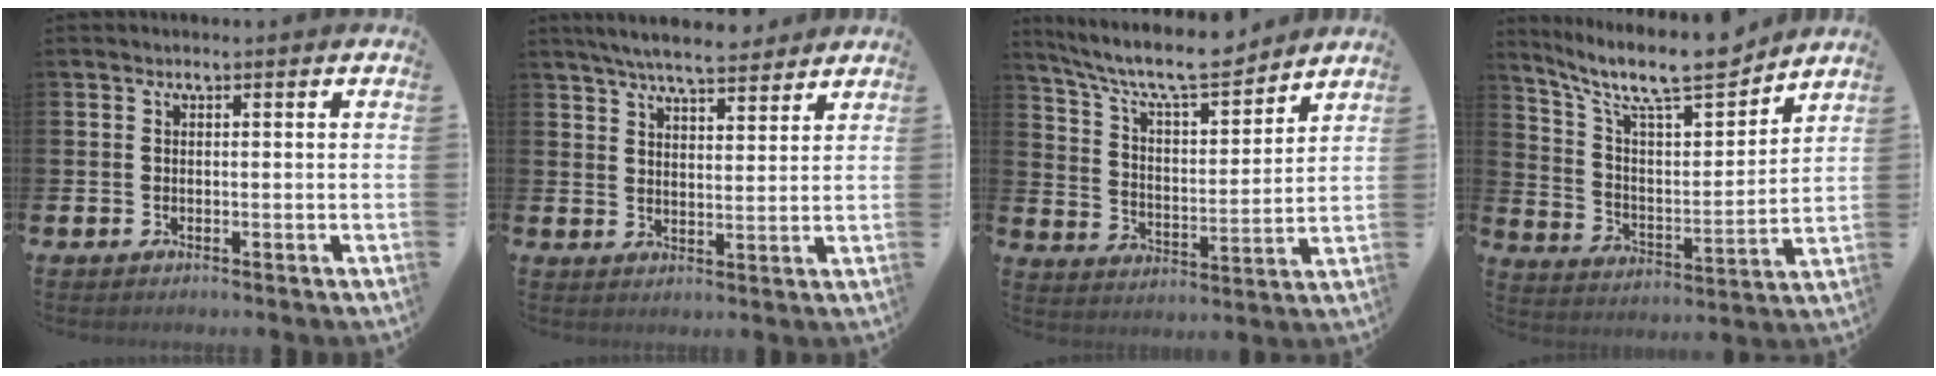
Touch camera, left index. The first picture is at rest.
{"total": 6.3, "force": [5.9, 0.9, 1.8], "torque": [-0.041, -0.026, 0.105]}
{"total": 9.1, "force": [8.4, 1.5, 3.2], "torque": [-0.095, -0.057, 0.145]}
{"total": 11.2, "force": [9.8, 2.2, 4.9], "torque": [-0.117, -0.073, 0.166]}